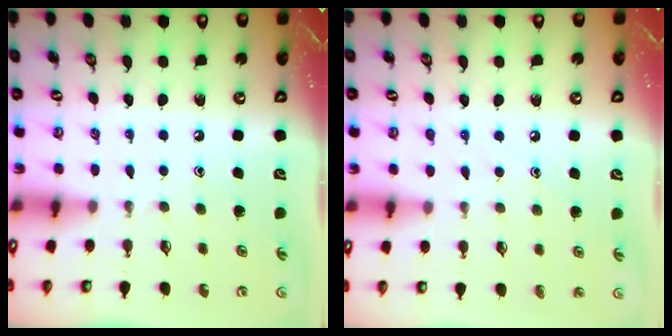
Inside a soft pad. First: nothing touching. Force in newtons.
{"total": 4.8, "press": 4.8, "slide": 0.5}